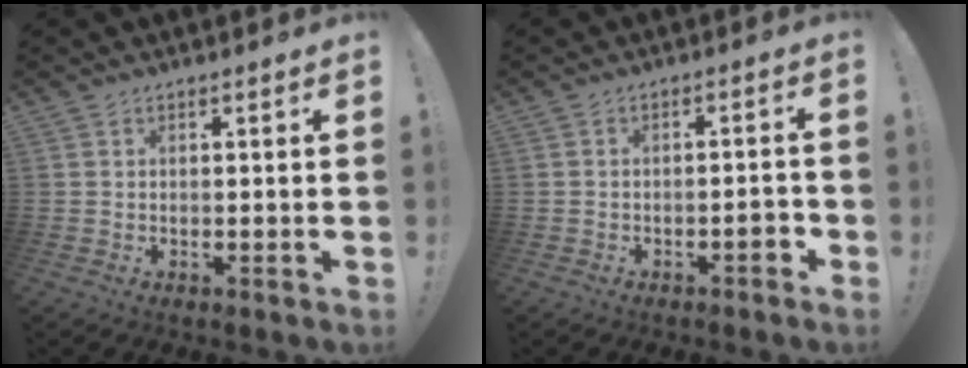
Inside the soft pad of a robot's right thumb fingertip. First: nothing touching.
{"total": 4.1, "force": [-2.2, 1.2, 3.2], "torque": [-0.039, 0.004, -0.038]}